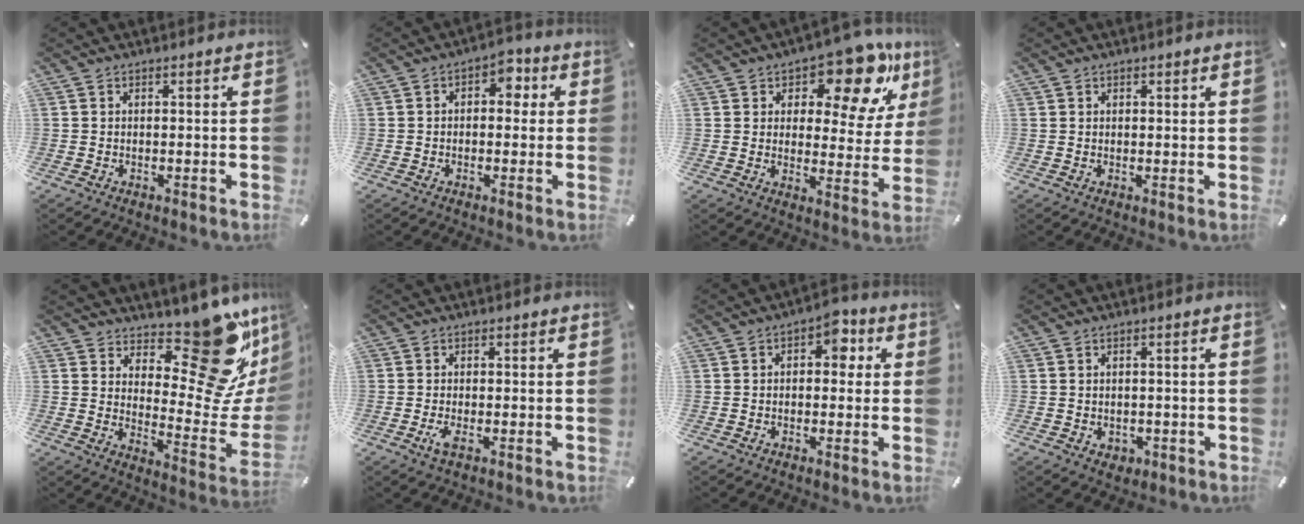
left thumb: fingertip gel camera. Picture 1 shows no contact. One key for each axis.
{"total": 4.3, "fx": 0.0, "fy": 3.1, "fz": 3.0, "tx": -0.036, "ty": 0.006, "tz": -0.008}
{"total": 15.6, "fx": 10.8, "fy": 7.0, "fz": 8.9, "tx": -0.122, "ty": -0.073, "tz": 0.178}
{"total": 1.0, "fx": 0.7, "fy": 0.7, "fz": 0.1, "tx": -0.001, "ty": 0.002, "tz": 0.014}
{"total": 21.1, "fx": 14.3, "fy": 9.1, "fz": 12.5, "tx": -0.134, "ty": -0.119, "tz": 0.232}
{"total": 2.5, "fx": -0.6, "fy": 0.8, "fz": 2.3, "tx": -0.059, "ty": -0.008, "tz": -0.017}
{"total": 5.2, "fx": 0.9, "fy": 3.5, "fz": 3.8, "tx": -0.038, "ty": 0.000, "tz": 0.006}
{"total": 2.1, "fx": -0.2, "fy": 2.0, "fz": 0.6, "tx": -0.003, "ty": 0.002, "tz": -0.007}